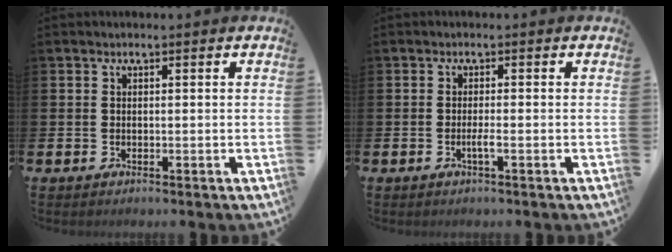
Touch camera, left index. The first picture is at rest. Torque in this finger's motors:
{"motor_torque": [0.03, 0.02, 0.00, 0.02]}